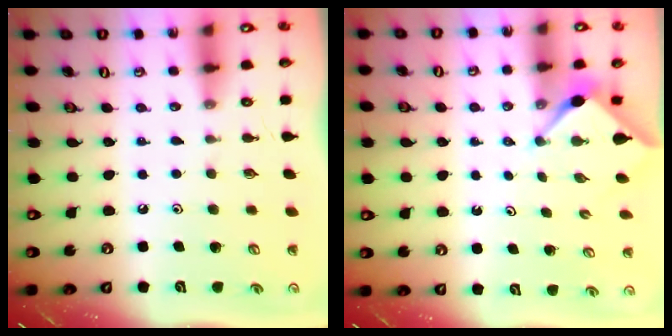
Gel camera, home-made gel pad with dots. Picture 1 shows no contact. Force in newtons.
{"total": 3.1, "press": 3.1, "slide": 0.3}